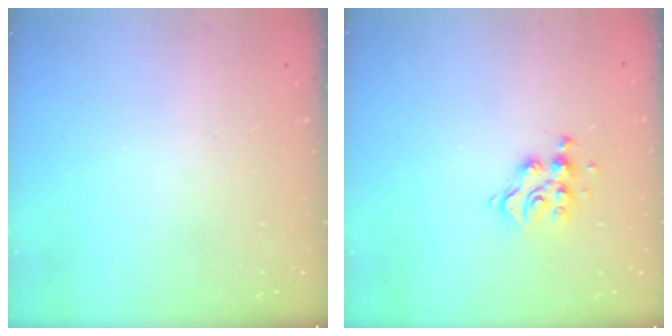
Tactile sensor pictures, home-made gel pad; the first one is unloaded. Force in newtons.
{"total": 8.5, "press": 8.5, "slide": 0.4}